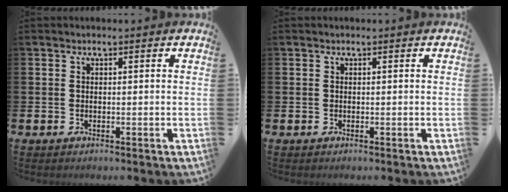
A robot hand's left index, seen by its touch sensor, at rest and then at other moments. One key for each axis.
{"total": 0.0}